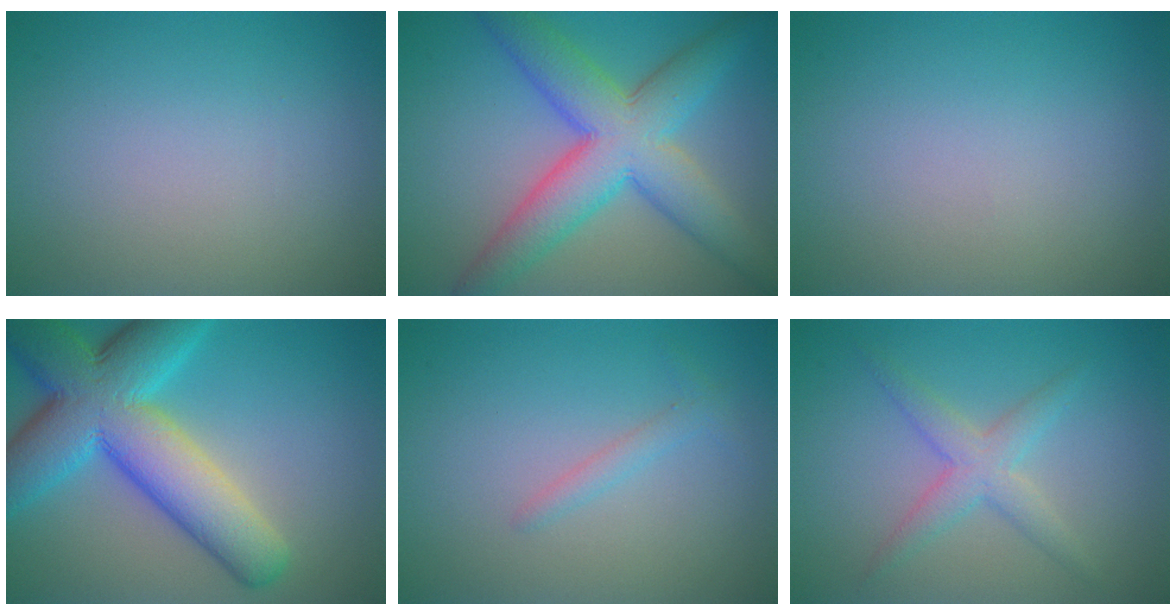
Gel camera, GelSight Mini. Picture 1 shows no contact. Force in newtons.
{"total": 8.9, "press": 8.9, "slide": 0.3}
{"total": 0.0}
{"total": 11.8, "press": 11.8, "slide": 0.5}
{"total": 1.2, "press": 1.2, "slide": 0.1}
{"total": 2.8, "press": 2.8, "slide": 0.1}